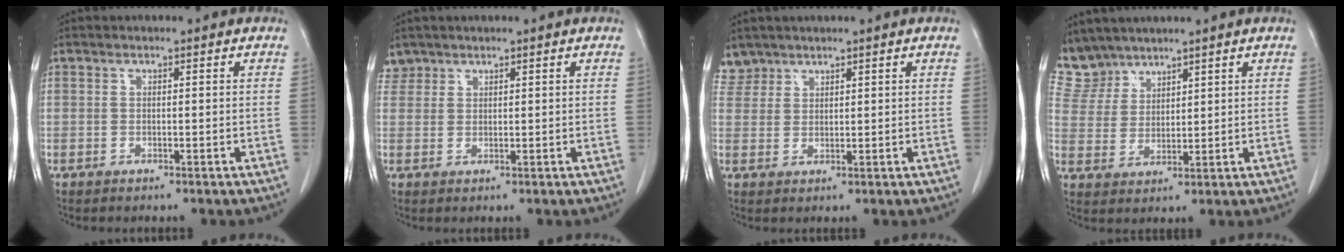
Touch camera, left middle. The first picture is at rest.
{"total": 1.9, "force": [1.6, 1.0, -0.4], "torque": [0.012, 0.010, 0.029]}
{"total": 2.8, "force": [2.4, 1.2, -0.5], "torque": [0.015, 0.008, 0.049]}
{"total": 5.4, "force": [5.1, 1.6, -0.5], "torque": [0.001, 0.007, 0.118]}